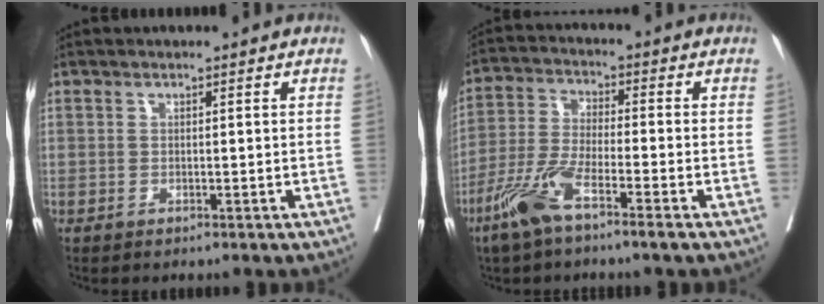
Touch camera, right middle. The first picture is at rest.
{"total": 8.2, "force": [-5.0, 0.6, 6.4], "torque": [-0.142, -0.012, -0.106]}